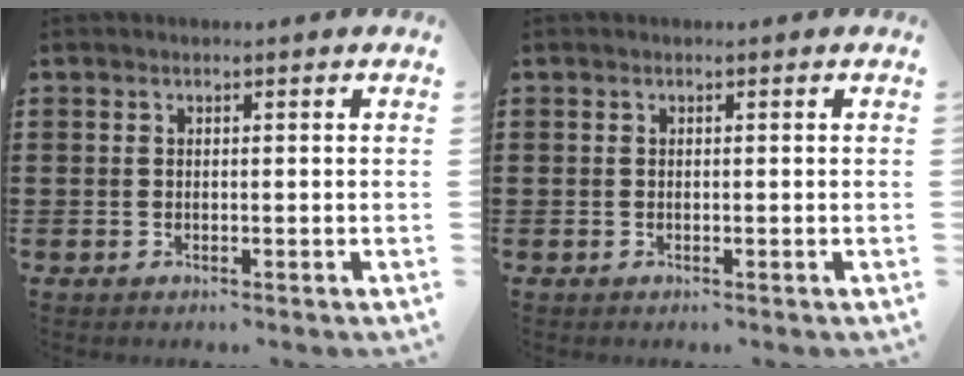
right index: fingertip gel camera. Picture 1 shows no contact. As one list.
[{"total": 0.0}]